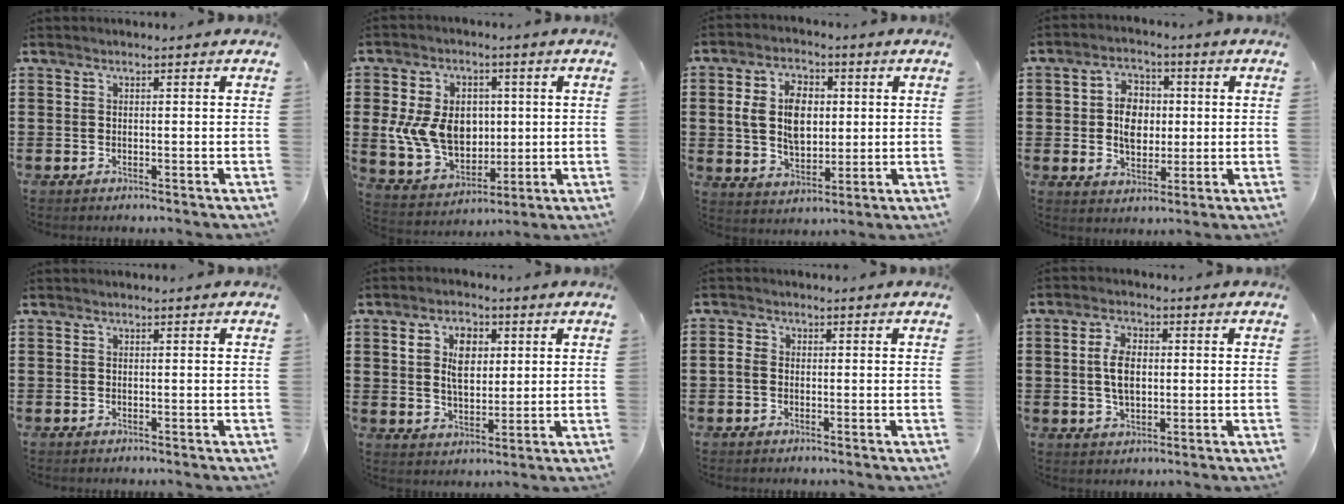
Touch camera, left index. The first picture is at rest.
{"total": 10.5, "force": [0.7, 8.3, 6.4], "torque": [-0.155, 0.016, 0.013]}
{"total": 8.3, "force": [1.4, 5.7, 6.0], "torque": [-0.134, 0.013, 0.020]}
{"total": 6.5, "force": [0.3, 4.7, 4.5], "torque": [-0.081, 0.009, 0.001]}
{"total": 0.0}
{"total": 6.3, "force": [2.0, 3.8, 4.6], "torque": [-0.086, 0.009, 0.030]}
{"total": 1.7, "force": [-0.4, 1.4, 0.8], "torque": [-0.027, 0.002, -0.012]}
{"total": 5.4, "force": [0.3, 3.0, 4.5], "torque": [-0.103, 0.006, 0.000]}